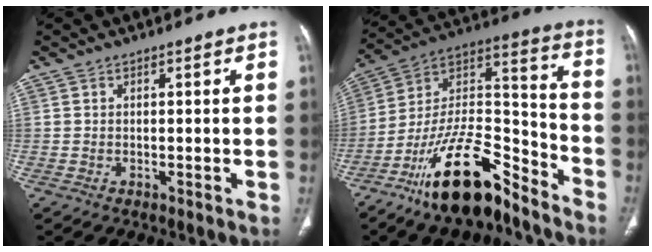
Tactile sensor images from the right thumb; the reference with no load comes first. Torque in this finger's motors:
{"motor_torque": [3.27, 0.92, 1.39, -1.38, 0.55]}